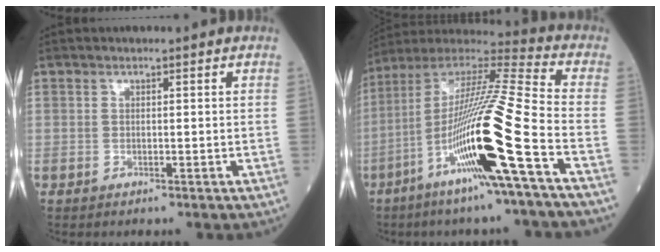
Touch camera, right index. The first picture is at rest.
{"total": 20.9, "force": [-7.8, -0.9, 19.3], "torque": [-0.390, -0.027, -0.157]}